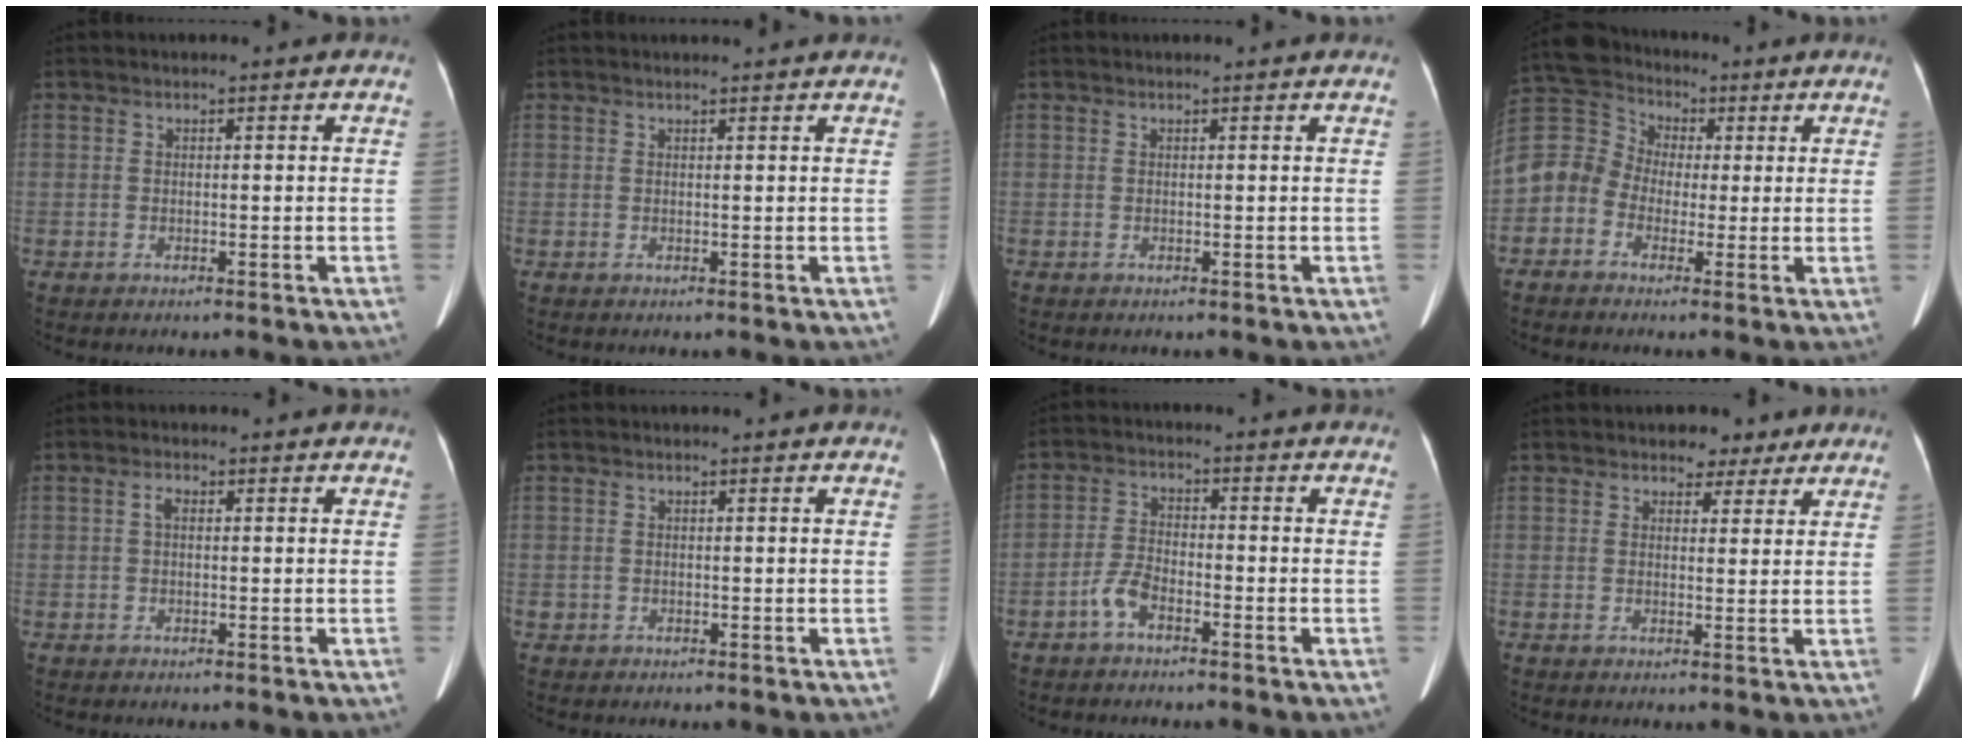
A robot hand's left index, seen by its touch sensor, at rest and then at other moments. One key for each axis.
{"total": 2.9, "fx": 2.8, "fy": -0.1, "fz": 0.7, "tx": -0.011, "ty": 0.016, "tz": 0.033}
{"total": 0.8, "fx": 0.8, "fy": 0.0, "fz": 0.2, "tx": -0.007, "ty": 0.005, "tz": 0.010}
{"total": 10.8, "fx": -0.8, "fy": 10.2, "fz": 3.5, "tx": -0.114, "ty": 0.060, "tz": -0.016}
{"total": 1.2, "fx": 0.1, "fy": 0.7, "fz": 0.9, "tx": -0.017, "ty": 0.009, "tz": 0.003}
{"total": 0.5, "fx": -0.2, "fy": 0.5, "fz": 0.0, "tx": 0.001, "ty": 0.005, "tz": -0.003}
{"total": 4.2, "fx": -3.0, "fy": 1.4, "fz": 2.6, "tx": -0.064, "ty": 0.004, "tz": -0.058}
{"total": 3.9, "fx": 2.8, "fy": 2.5, "fz": 1.1, "tx": -0.005, "ty": 0.007, "tz": 0.036}